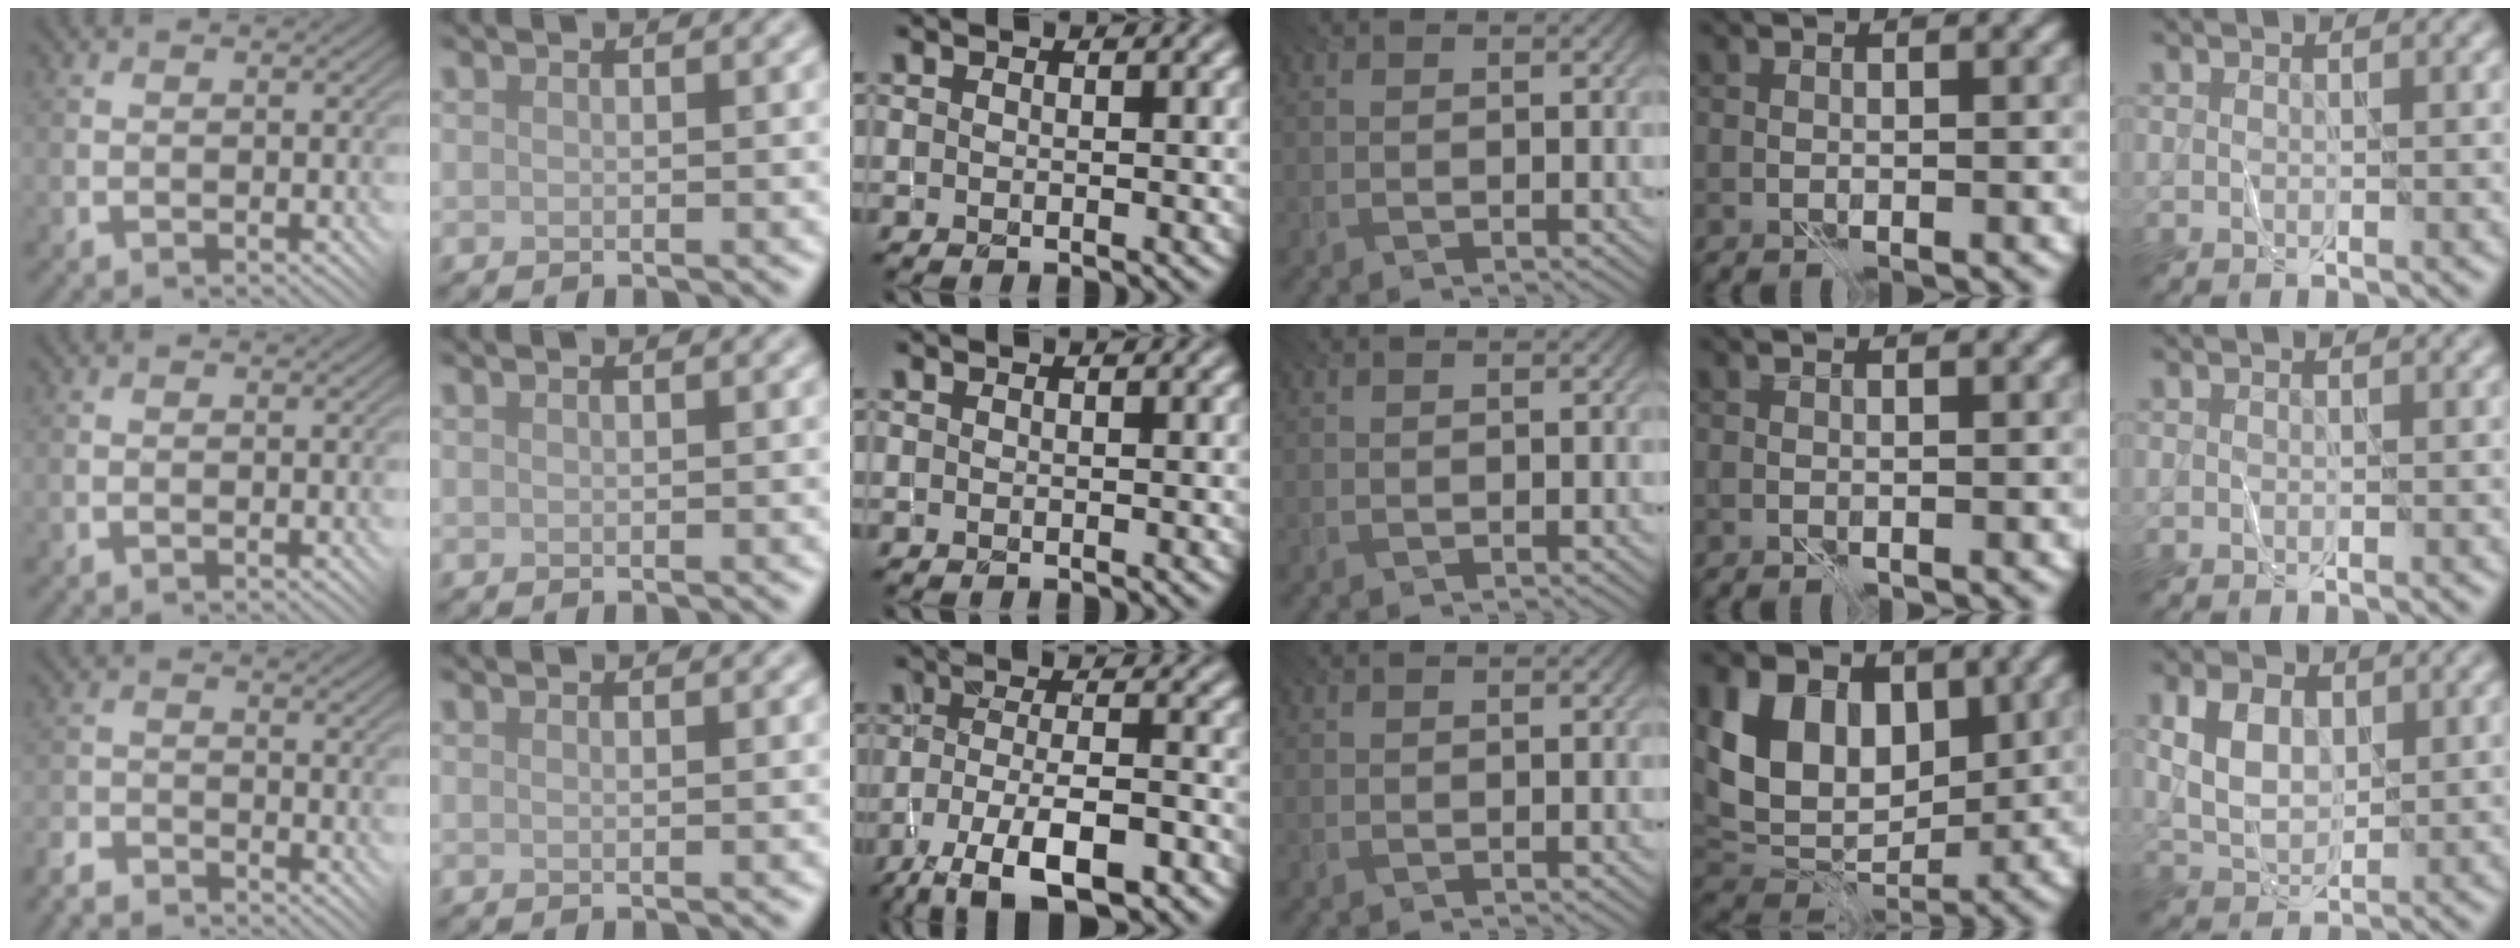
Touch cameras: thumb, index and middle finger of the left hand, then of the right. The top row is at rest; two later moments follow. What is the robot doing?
{"motion": "fold", "object": "shorts"}